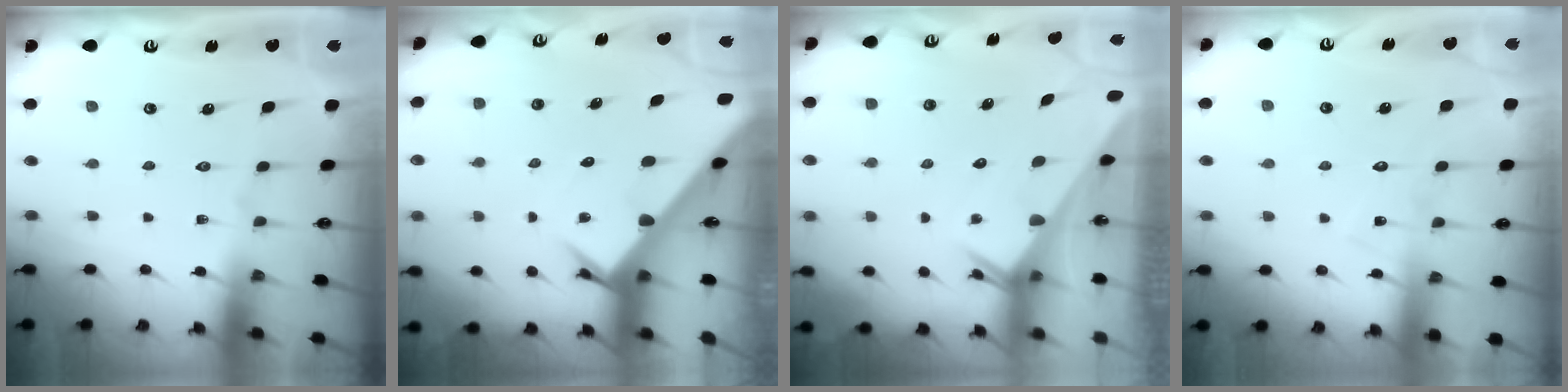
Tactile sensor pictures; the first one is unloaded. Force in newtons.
{"total": 3.5, "press": 3.5, "slide": 0.3}
{"total": 2.6, "press": 2.6, "slide": 0.1}
{"total": 8.1, "press": 8.0, "slide": 0.3}